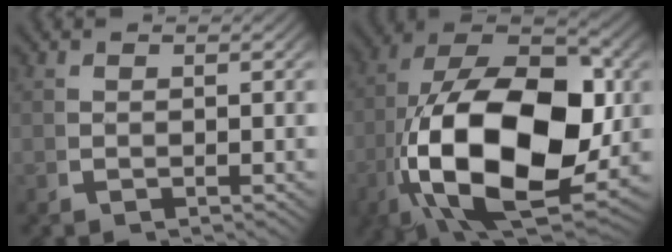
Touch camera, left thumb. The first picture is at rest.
{"total": 23.4, "force": [-2.7, 13.9, 18.6], "torque": [-0.391, -0.094, 0.005]}